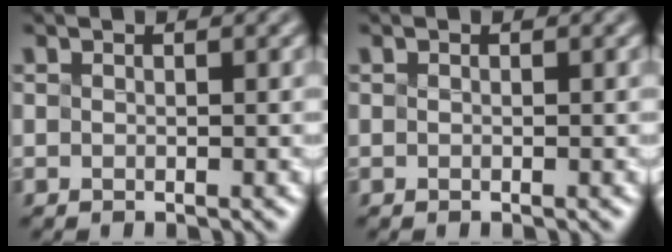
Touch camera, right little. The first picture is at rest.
{"total": 0.0}